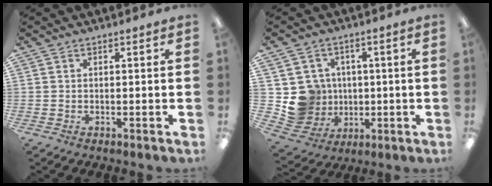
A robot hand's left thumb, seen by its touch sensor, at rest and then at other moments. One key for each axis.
{"total": 9.9, "fx": 0.7, "fy": 9.8, "fz": 1.4, "tx": -0.056, "ty": -0.006, "tz": 0.029}